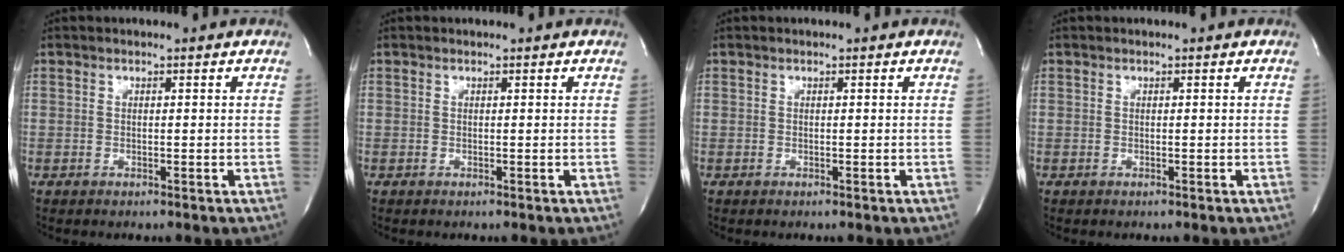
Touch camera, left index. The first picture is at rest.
{"total": 0.0}
{"total": 0.0}
{"total": 0.0}